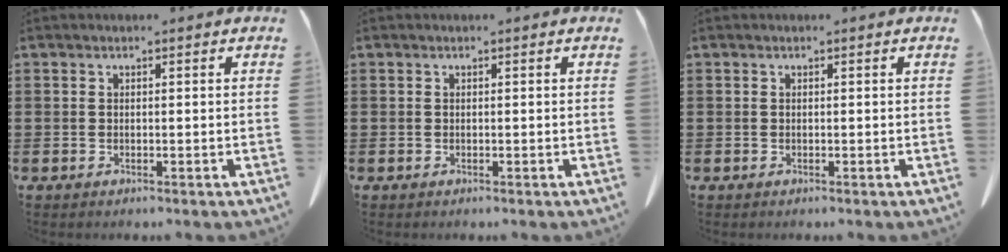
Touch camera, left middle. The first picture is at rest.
{"total": 0.0}
{"total": 0.0}